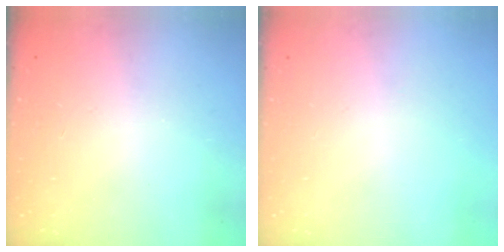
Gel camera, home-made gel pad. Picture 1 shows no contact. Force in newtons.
{"total": 0.0}